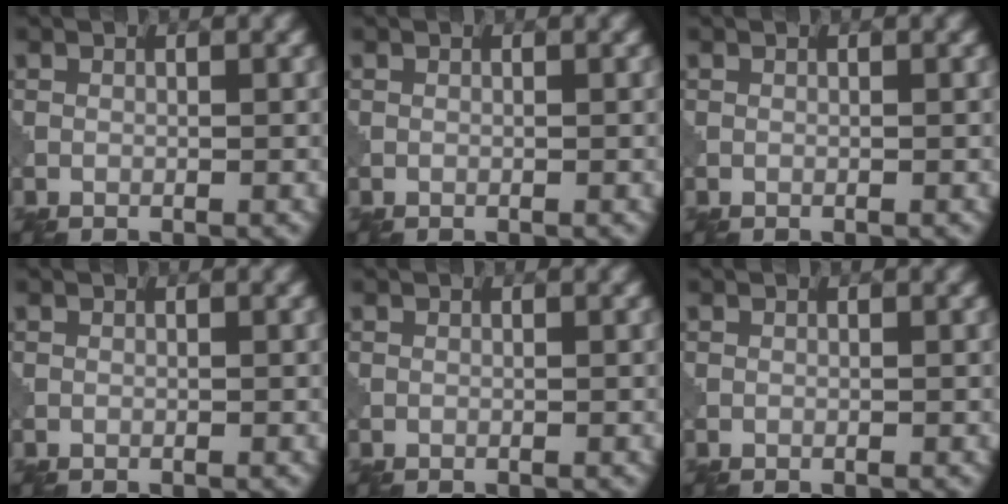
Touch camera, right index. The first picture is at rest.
{"total": 0.0}
{"total": 0.0}
{"total": 0.0}
{"total": 0.0}
{"total": 0.0}